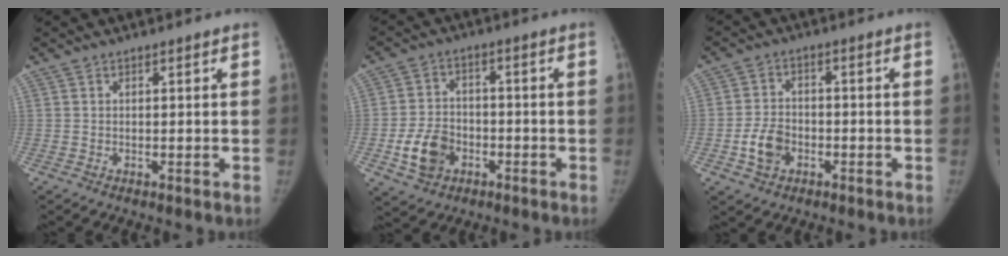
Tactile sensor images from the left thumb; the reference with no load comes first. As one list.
[{"total": 8.6, "force": [-3.1, 6.5, 4.6], "torque": [-0.071, 0.015, -0.054]}, {"total": 6.2, "force": [-2.2, 4.6, 3.5], "torque": [-0.057, 0.015, -0.042]}]